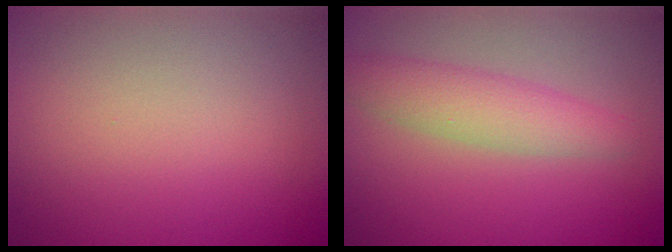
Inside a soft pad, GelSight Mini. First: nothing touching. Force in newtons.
{"total": 3.5, "press": 3.5, "slide": 0.0}